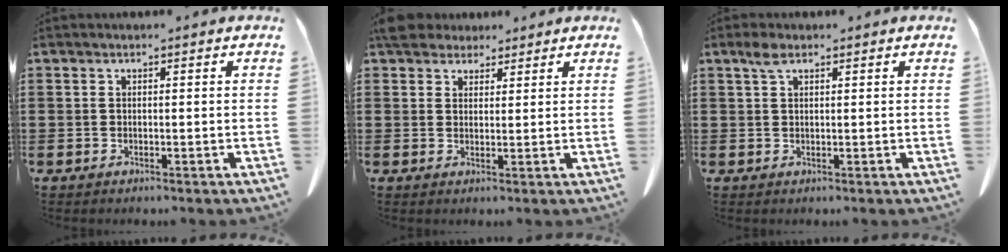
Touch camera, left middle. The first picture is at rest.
{"total": 4.3, "force": [3.8, 1.8, 1.0], "torque": [-0.025, -0.002, 0.073]}
{"total": 2.2, "force": [1.3, 0.9, 1.5], "torque": [-0.036, 0.004, 0.023]}